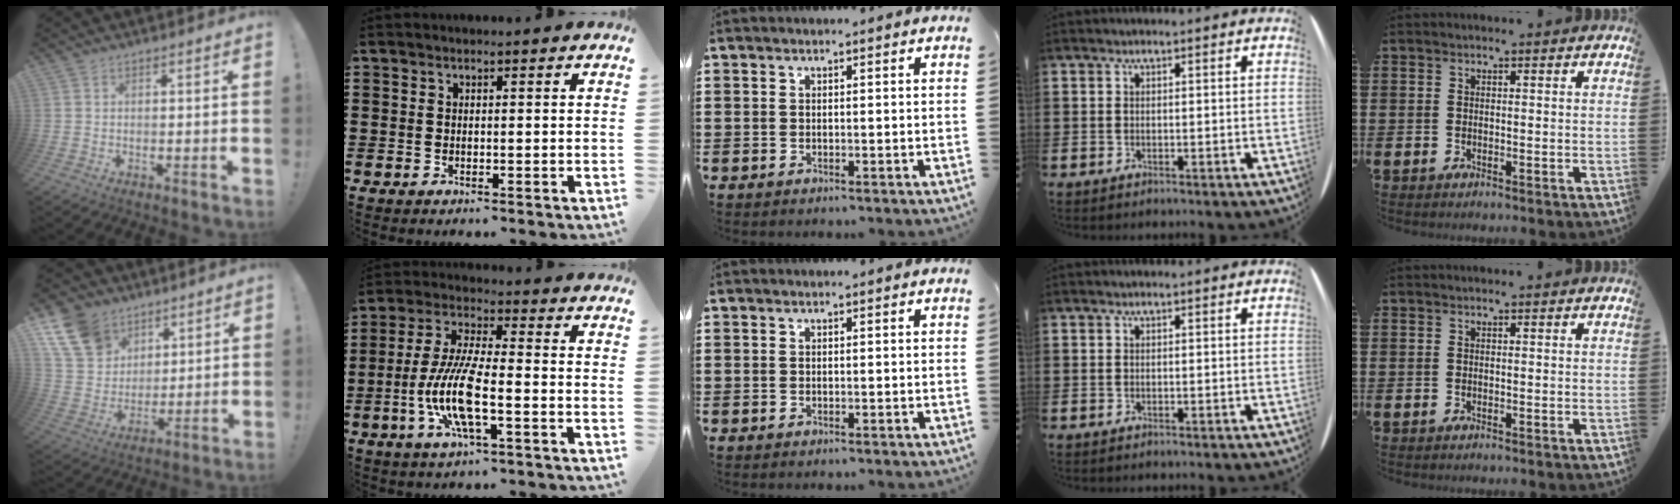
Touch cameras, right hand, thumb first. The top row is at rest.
{"thumb": {"total": 15.0, "force": [8.8, 10.8, 5.7], "torque": [-0.112, -0.044, 0.178]}, "index": {"total": 10.1, "force": [-2.9, 2.1, 9.5], "torque": [-0.209, -0.017, -0.060]}}